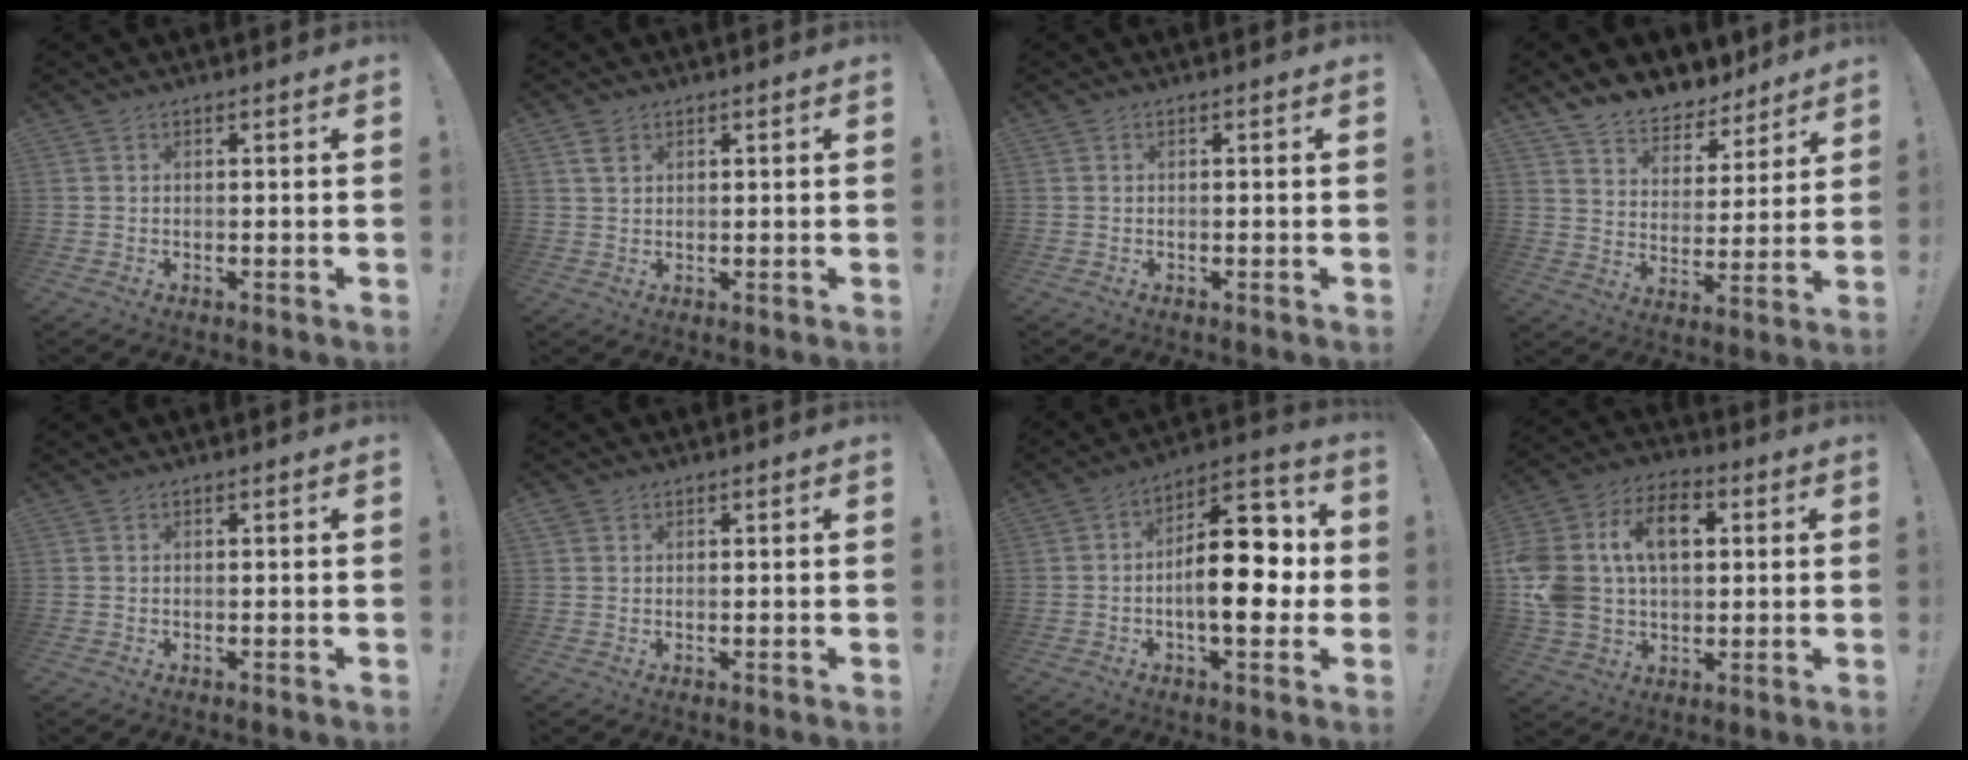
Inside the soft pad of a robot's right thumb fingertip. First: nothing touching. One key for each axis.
{"total": 2.8, "fx": 1.7, "fy": 1.7, "fz": 1.5, "tx": -0.014, "ty": -0.005, "tz": 0.029}
{"total": 0.0}
{"total": 8.8, "fx": 7.8, "fy": 4.0, "fz": 1.3, "tx": -0.026, "ty": -0.073, "tz": 0.148}
{"total": 0.0}
{"total": 1.3, "fx": 0.9, "fy": 0.9, "fz": 0.2, "tx": 0.000, "ty": -0.001, "tz": 0.015}
{"total": 18.4, "fx": -1.3, "fy": 9.1, "fz": 15.9, "tx": -0.220, "ty": 0.011, "tz": -0.022}
{"total": 18.9, "fx": 4.6, "fy": 13.4, "fz": 12.5, "tx": -0.229, "ty": -0.003, "tz": 0.081}